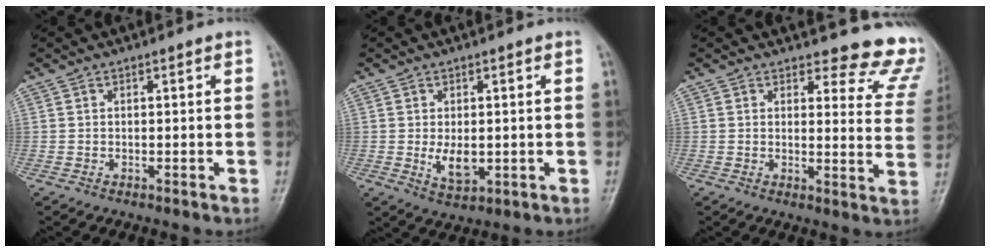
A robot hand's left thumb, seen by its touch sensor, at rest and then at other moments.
{"total": 5.0, "force": [-0.2, 2.9, 4.0], "torque": [-0.059, -0.010, 0.005]}
{"total": 12.6, "force": [12.0, 3.5, 1.4], "torque": [0.033, -0.124, 0.100]}